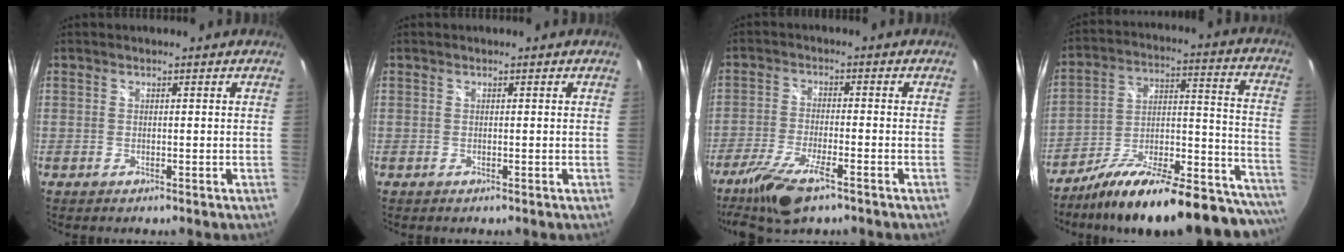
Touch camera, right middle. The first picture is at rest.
{"total": 0.0}
{"total": 10.7, "force": [-7.3, 2.8, 7.3], "torque": [-0.169, -0.031, -0.139]}
{"total": 30.0, "force": [-25.1, 6.9, 14.9], "torque": [-0.177, 0.001, -0.360]}